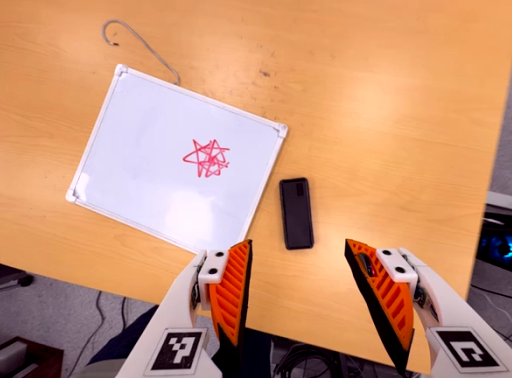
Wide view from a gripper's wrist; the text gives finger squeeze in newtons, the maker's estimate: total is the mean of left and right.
{"total": 0.0}